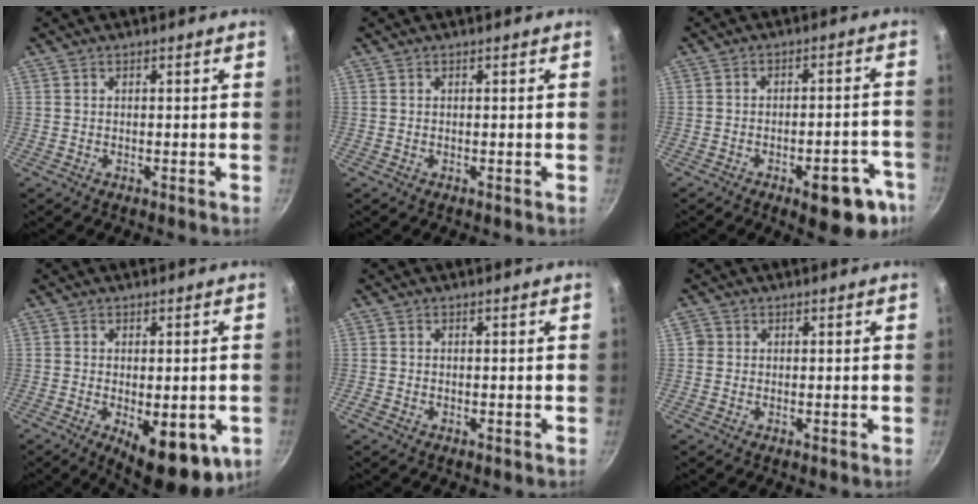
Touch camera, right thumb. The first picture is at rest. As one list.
[{"total": 0.0}, {"total": 12.0, "force": [-6.1, 4.9, 9.0], "torque": [-0.066, 0.038, -0.072]}, {"total": 13.1, "force": [-4.0, 5.7, 11.2], "torque": [-0.121, -0.007, -0.040]}, {"total": 1.3, "force": [-0.7, 0.7, 0.9], "torque": [-0.024, 0.003, -0.018]}, {"total": 1.3, "force": [0.1, 1.3, 0.4], "torque": [-0.002, 0.003, -0.002]}]